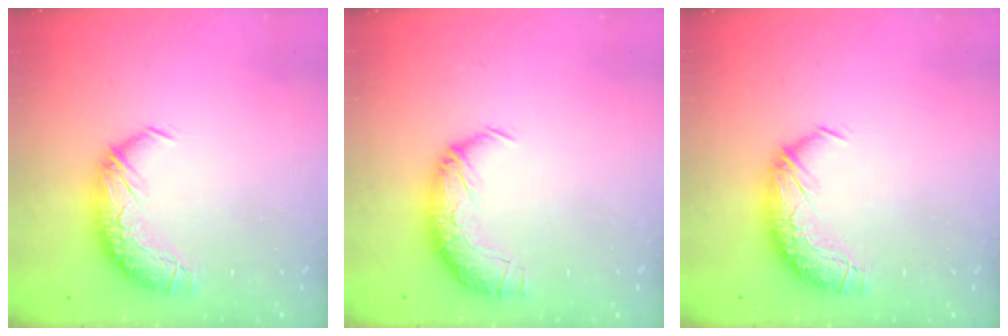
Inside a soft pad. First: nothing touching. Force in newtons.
{"total": 2.4, "press": 1.2, "slide": 2.1}
{"total": 0.0}